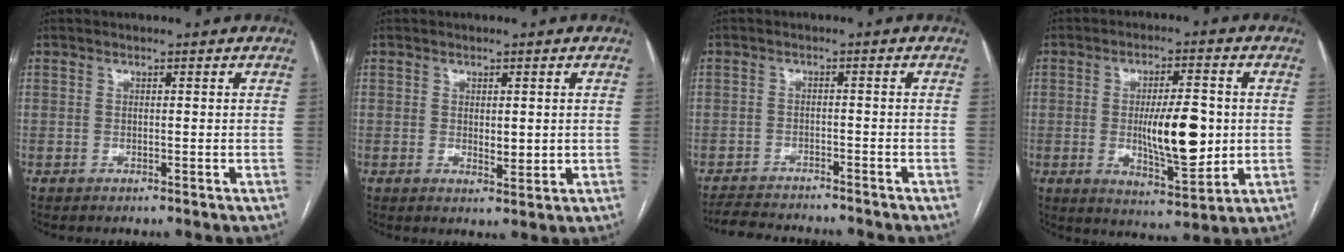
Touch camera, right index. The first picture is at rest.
{"total": 2.5, "force": [0.1, 1.0, 2.3], "torque": [-0.038, -0.007, 0.005]}
{"total": 8.7, "force": [-8.2, 1.3, 2.6], "torque": [-0.036, -0.004, -0.124]}
{"total": 11.6, "force": [-0.4, 3.2, 11.2], "torque": [-0.183, -0.007, -0.001]}